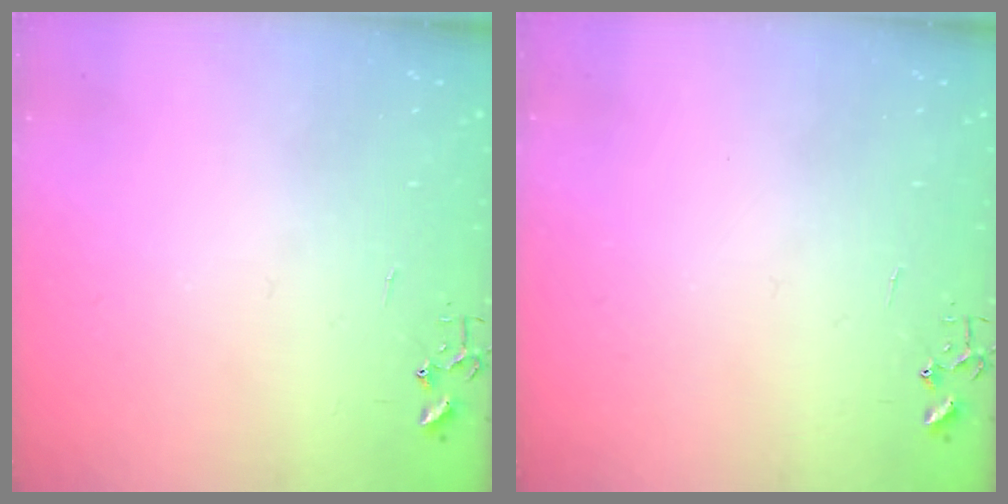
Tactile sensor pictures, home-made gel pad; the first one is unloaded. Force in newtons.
{"total": 0.0}